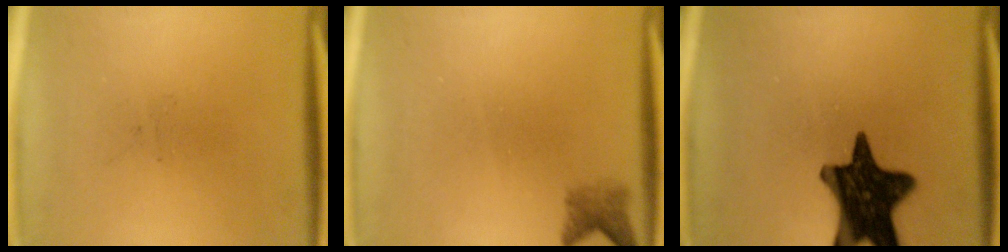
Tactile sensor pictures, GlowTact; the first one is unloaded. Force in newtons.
{"total": 2.0}
{"total": 15.6}